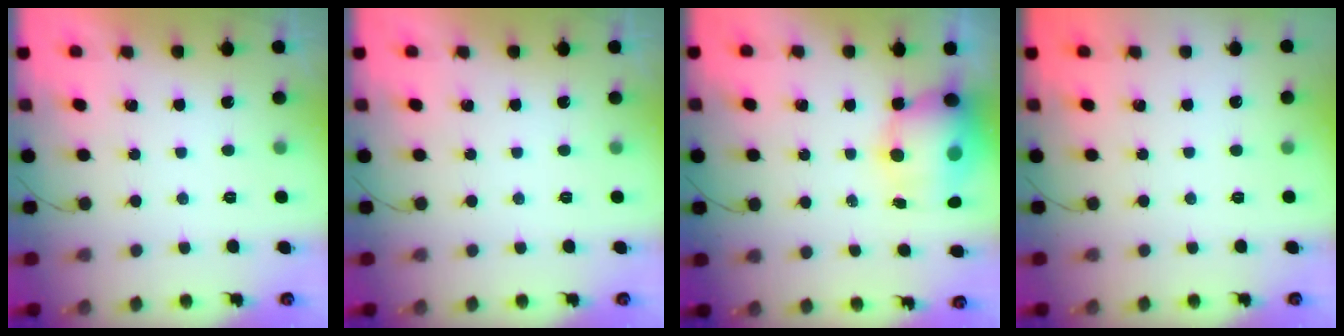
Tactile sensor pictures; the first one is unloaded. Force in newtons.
{"total": 0.0}
{"total": 11.5, "press": 11.1, "slide": 2.8}
{"total": 0.0}